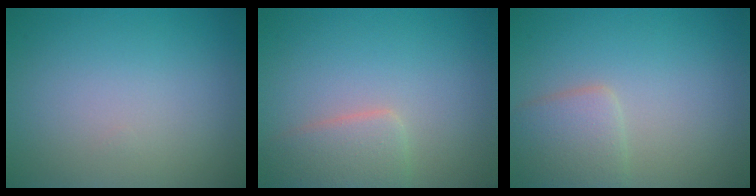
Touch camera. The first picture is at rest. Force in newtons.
{"total": 2.9, "press": 2.9, "slide": 0.3}
{"total": 2.9, "press": 2.9, "slide": 0.2}